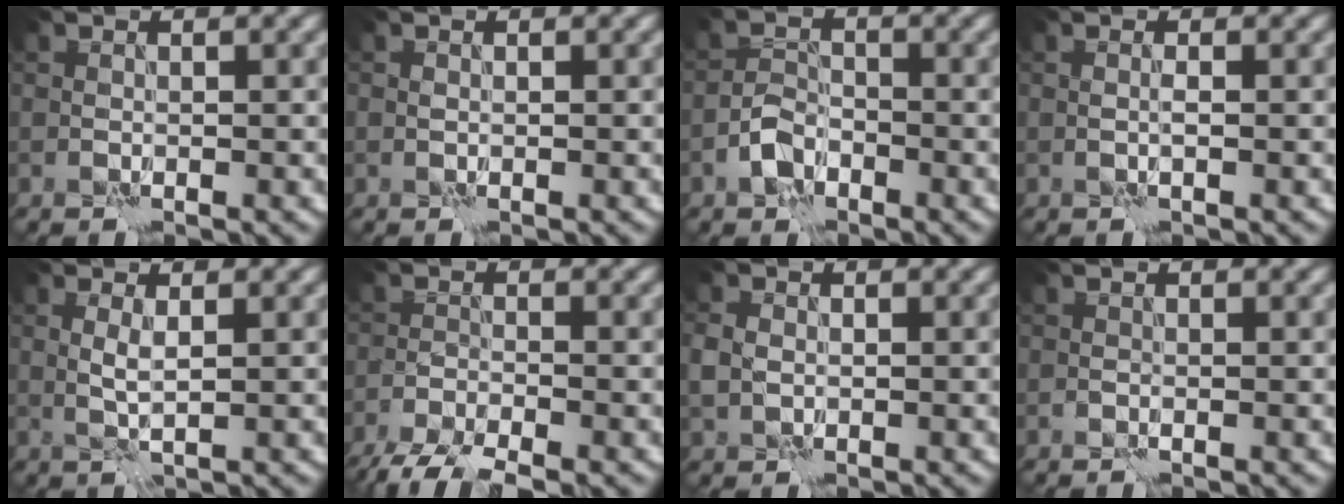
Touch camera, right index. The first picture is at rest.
{"total": 0.0}
{"total": 2.5, "force": [-1.6, 1.5, 1.2], "torque": [-0.019, 0.010, -0.035]}
{"total": 0.5, "force": [0.0, -0.1, 0.5], "torque": [-0.011, 0.001, 0.000]}
{"total": 1.3, "force": [0.4, 0.0, 1.2], "torque": [-0.029, 0.001, 0.009]}
{"total": 4.8, "force": [-4.1, 0.8, 2.4], "torque": [-0.043, -0.017, -0.083]}
{"total": 1.9, "force": [-0.1, 1.6, 1.0], "torque": [-0.024, 0.002, -0.005]}
{"total": 0.0}